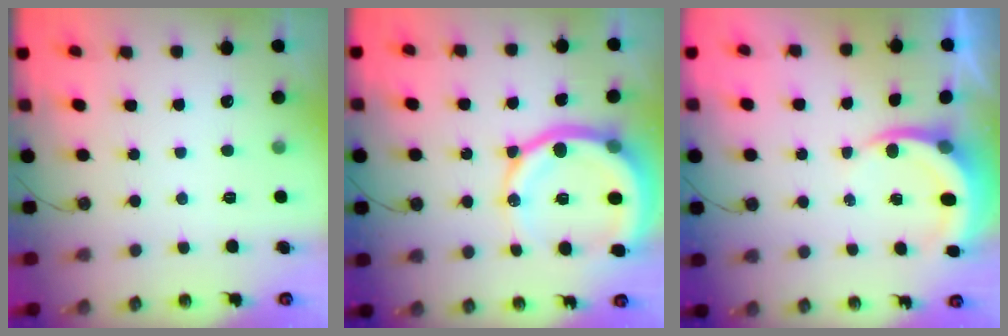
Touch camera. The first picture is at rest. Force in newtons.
{"total": 17.8, "press": 17.7, "slide": 2.1}
{"total": 5.2, "press": 5.2, "slide": 0.6}